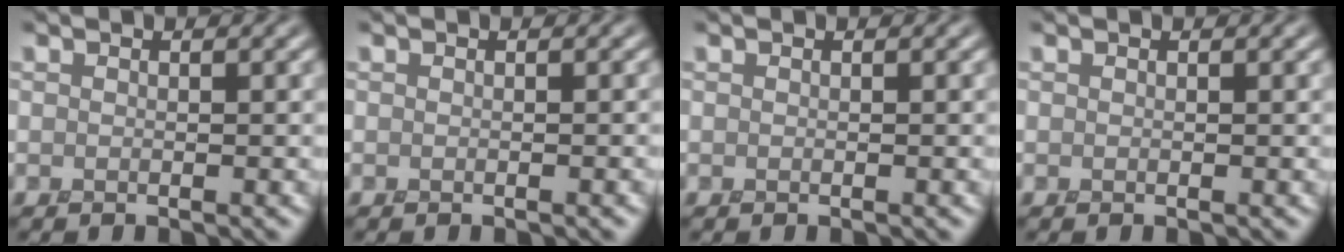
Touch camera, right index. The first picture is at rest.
{"total": 0.7, "force": [-0.5, 0.1, 0.5], "torque": [-0.009, -0.004, -0.007]}
{"total": 0.0}
{"total": 0.0}